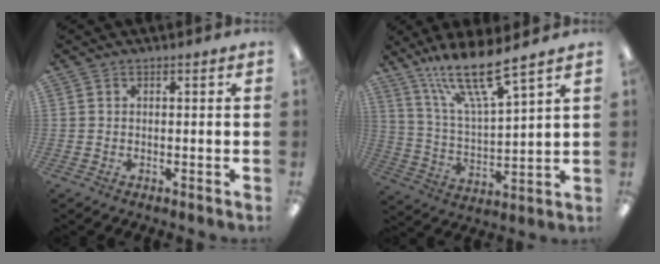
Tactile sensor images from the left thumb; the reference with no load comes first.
{"total": 15.5, "force": [11.9, 2.5, 9.5], "torque": [-0.189, -0.064, 0.202]}